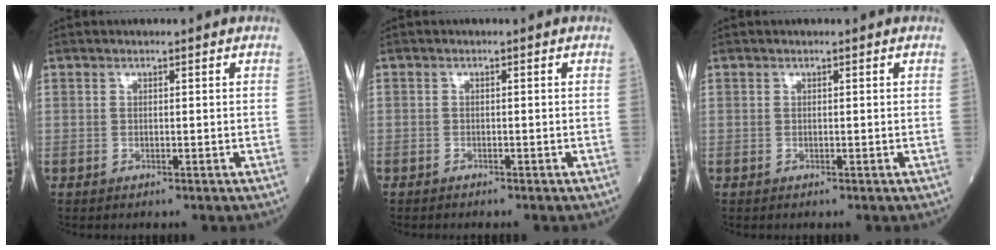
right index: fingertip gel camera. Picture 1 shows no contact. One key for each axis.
{"total": 0.8, "fx": -0.7, "fy": 0.3, "fz": 0.0, "tx": -0.005, "ty": 0.001, "tz": -0.016}
{"total": 0.0}